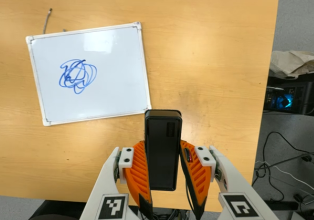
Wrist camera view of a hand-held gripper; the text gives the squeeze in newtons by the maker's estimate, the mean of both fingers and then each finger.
{"total": 4.4, "left": 2.9, "right": 5.9}